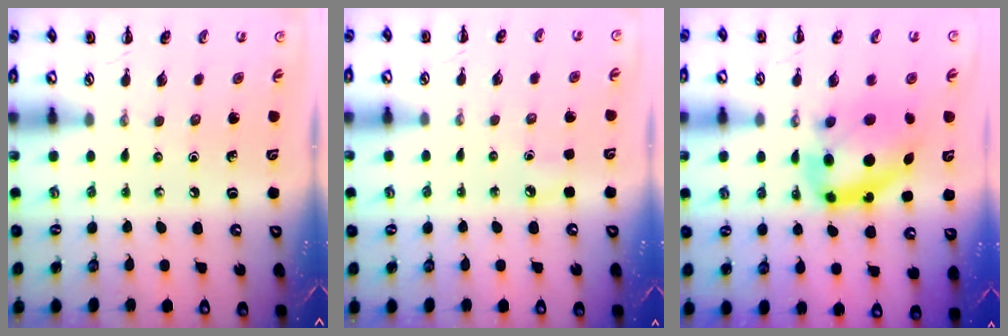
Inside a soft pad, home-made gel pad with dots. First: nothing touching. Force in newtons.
{"total": 2.8, "press": 2.6, "slide": 1.0}
{"total": 11.8, "press": 11.4, "slide": 2.9}